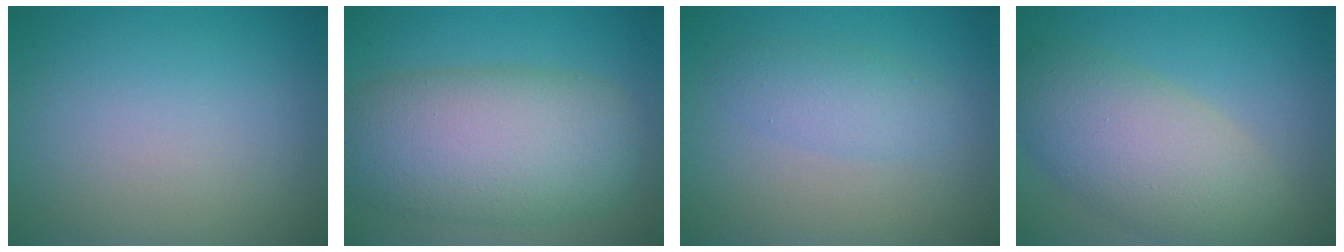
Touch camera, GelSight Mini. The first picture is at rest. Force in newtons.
{"total": 10.0, "press": 9.9, "slide": 0.4}
{"total": 2.3, "press": 2.3, "slide": 0.1}
{"total": 7.7, "press": 7.7, "slide": 0.4}